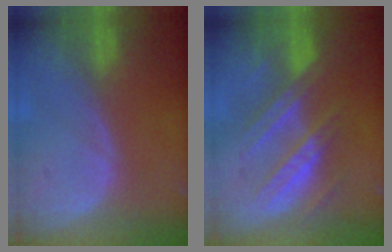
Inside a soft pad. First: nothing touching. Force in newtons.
{"total": 7.4, "press": 7.3, "slide": 1.0}